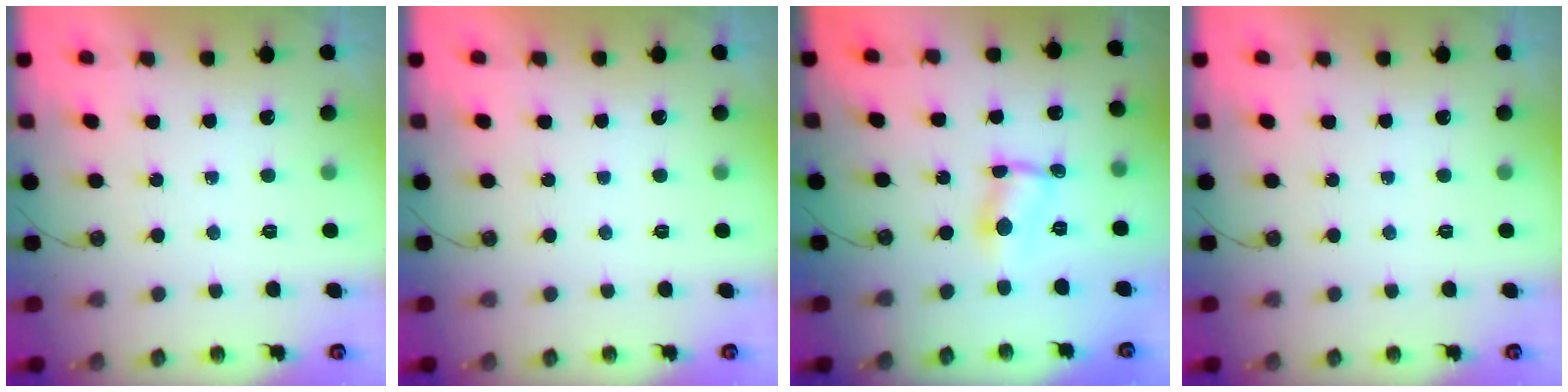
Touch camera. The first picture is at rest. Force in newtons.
{"total": 0.0}
{"total": 2.0, "press": 2.0, "slide": 0.1}
{"total": 0.0}